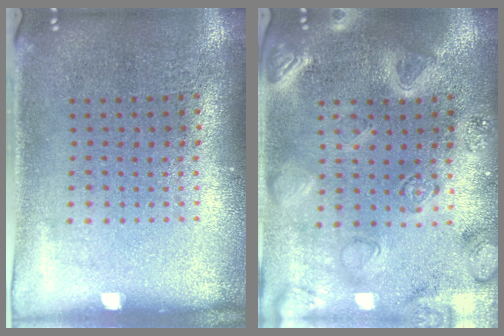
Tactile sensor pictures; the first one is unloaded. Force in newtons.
{"total": 3.0, "press": 2.9, "slide": 0.8}